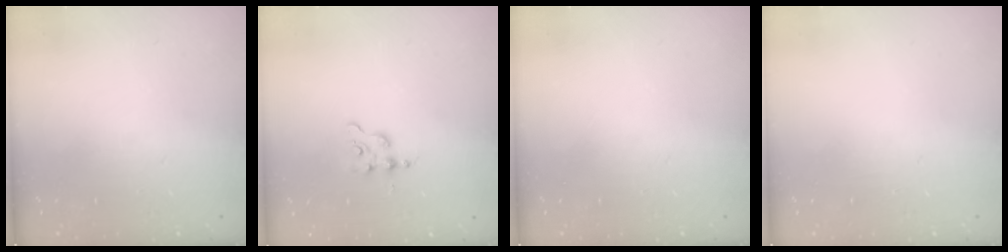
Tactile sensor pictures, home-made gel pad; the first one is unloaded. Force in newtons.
{"total": 1.4, "press": 1.3, "slide": 0.3}
{"total": 0.0}
{"total": 0.0}